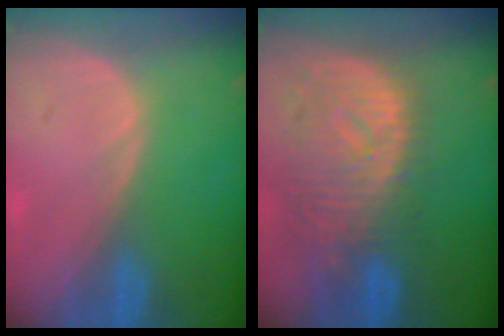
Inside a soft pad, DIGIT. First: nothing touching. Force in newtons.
{"total": 11.0, "press": 9.8, "slide": 5.1}